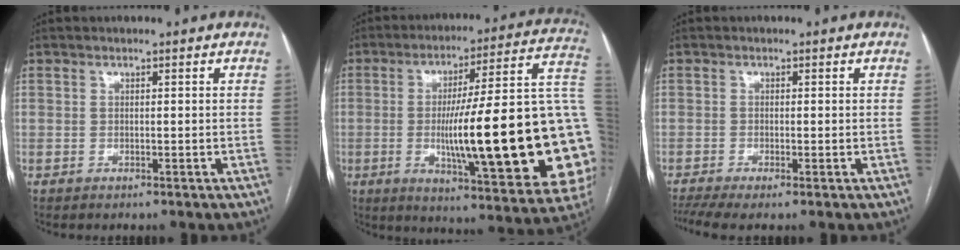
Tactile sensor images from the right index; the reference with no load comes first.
{"total": 31.3, "force": [-3.5, 3.4, 30.9], "torque": [-0.348, 0.005, -0.058]}
{"total": 4.2, "force": [-2.8, 0.8, 3.1], "torque": [-0.057, -0.006, -0.053]}